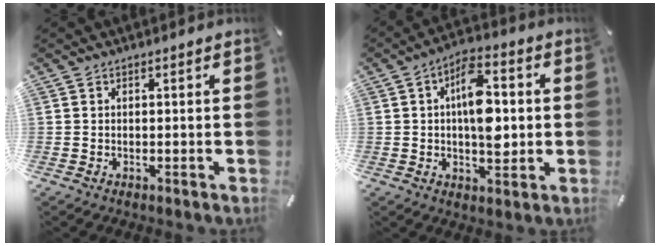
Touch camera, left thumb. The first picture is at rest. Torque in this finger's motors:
{"motor_torque": [1.91, 2.66, 1.27, -0.69, 0.55]}